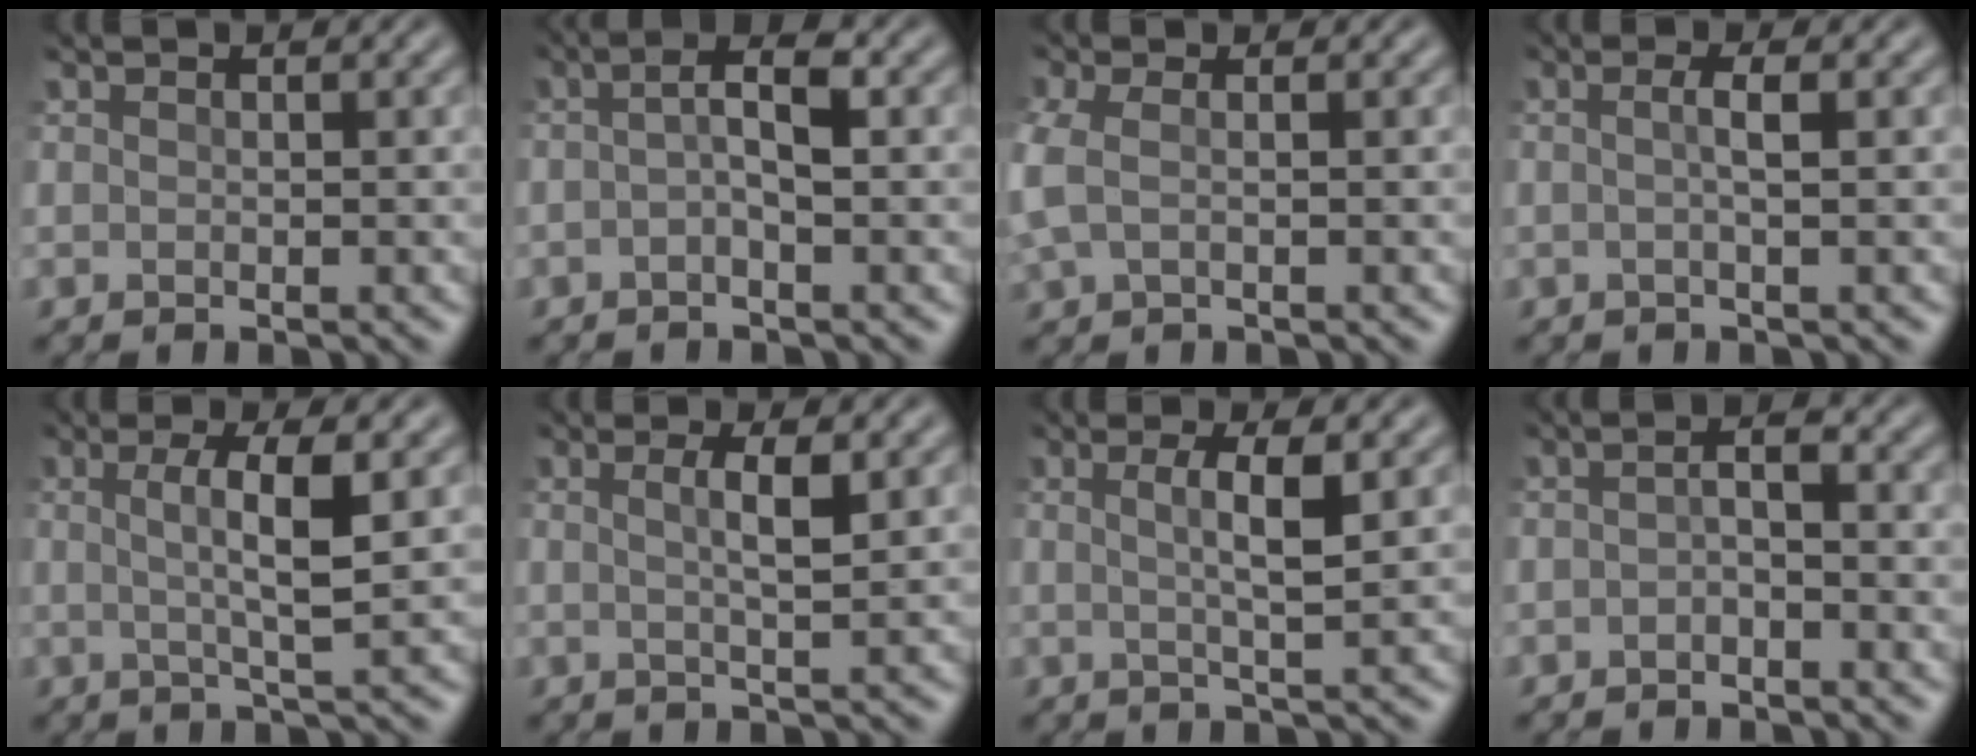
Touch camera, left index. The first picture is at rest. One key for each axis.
{"total": 2.8, "fx": -0.3, "fy": 0.6, "fz": 2.8, "tx": -0.050, "ty": 0.008, "tz": -0.012}
{"total": 2.5, "fx": -0.2, "fy": 1.4, "fz": 2.1, "tx": -0.067, "ty": 0.002, "tz": -0.010}
{"total": 1.7, "fx": -0.3, "fy": 0.4, "fz": 1.7, "tx": -0.031, "ty": 0.005, "tz": -0.011}
{"total": 4.5, "fx": 0.3, "fy": 0.8, "fz": 4.4, "tx": -0.073, "ty": -0.001, "tz": 0.003}
{"total": 2.7, "fx": 0.4, "fy": 0.6, "fz": 2.6, "tx": -0.038, "ty": 0.002, "tz": 0.001}
{"total": 3.4, "fx": 0.4, "fy": 0.7, "fz": 3.3, "tx": -0.053, "ty": 0.001, "tz": 0.002}
{"total": 1.6, "fx": -0.8, "fy": 0.4, "fz": 1.3, "tx": -0.028, "ty": 0.003, "tz": -0.020}